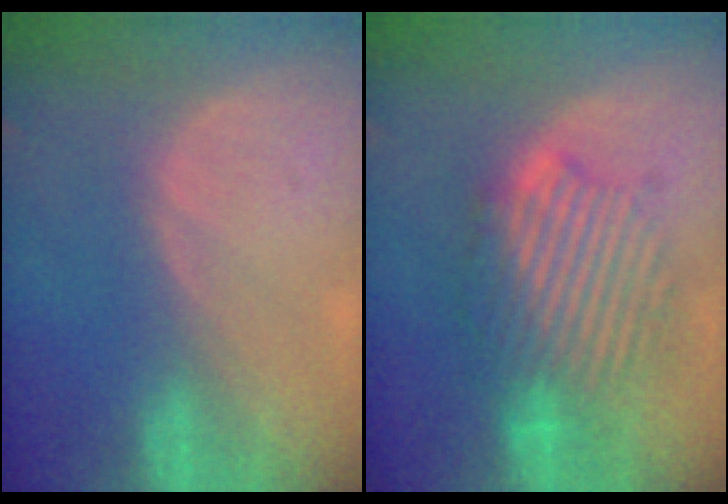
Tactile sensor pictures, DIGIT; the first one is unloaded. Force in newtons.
{"total": 9.2, "press": 9.2, "slide": 0.5}